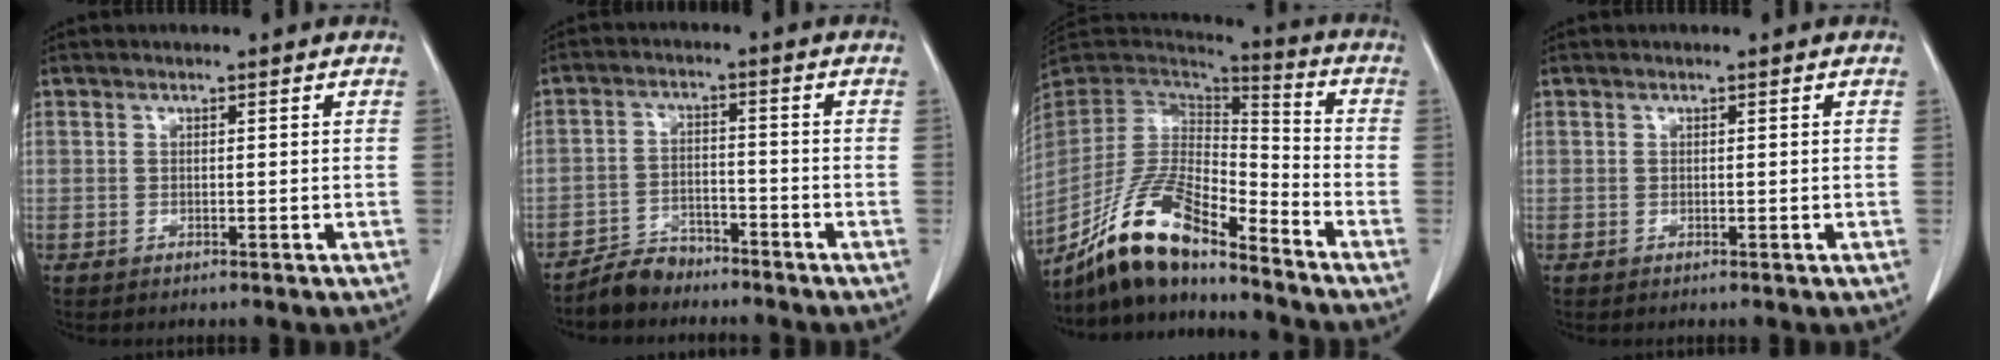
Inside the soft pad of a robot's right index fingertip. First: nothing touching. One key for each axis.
{"total": 4.6, "fx": -4.3, "fy": 1.6, "fz": 0.4, "tx": -0.009, "ty": -0.002, "tz": -0.078}
{"total": 15.3, "fx": -12.2, "fy": 3.2, "fz": 8.7, "tx": -0.168, "ty": 0.006, "tz": -0.228}
{"total": 0.0}